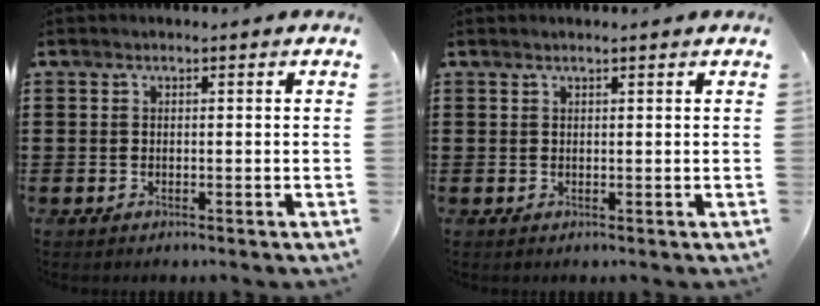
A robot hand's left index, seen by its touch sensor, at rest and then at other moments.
{"total": 0.7, "force": [0.6, 0.0, 0.5], "torque": [-0.009, -0.001, 0.011]}